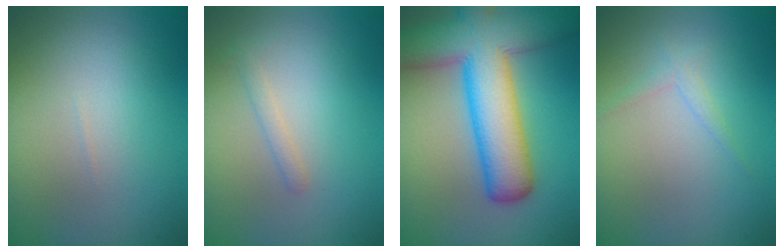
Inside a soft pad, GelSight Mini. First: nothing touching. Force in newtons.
{"total": 1.1, "press": 1.1, "slide": 0.0}
{"total": 11.1, "press": 11.1, "slide": 0.7}
{"total": 1.0, "press": 1.0, "slide": 0.1}